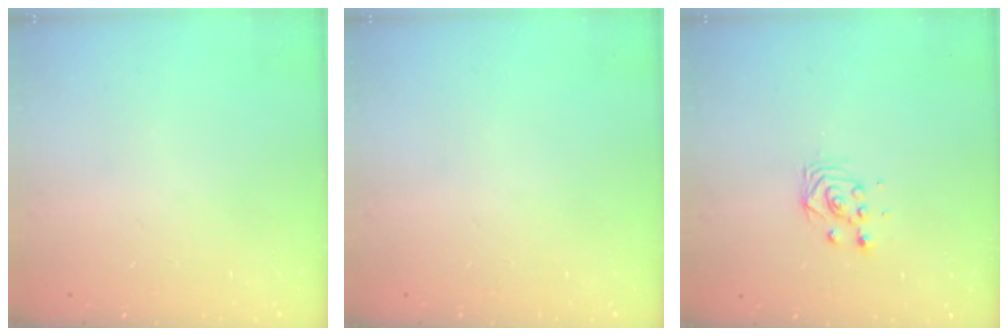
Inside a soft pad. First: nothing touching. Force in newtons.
{"total": 0.0}
{"total": 2.8, "press": 2.8, "slide": 0.3}